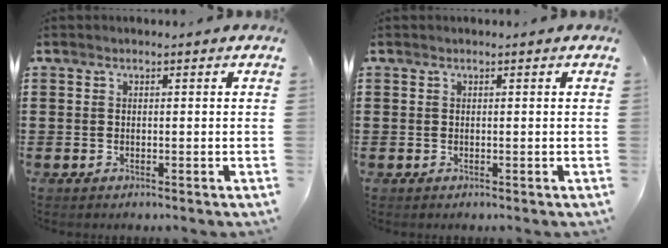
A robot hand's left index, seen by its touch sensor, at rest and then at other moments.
{"total": 0.0}